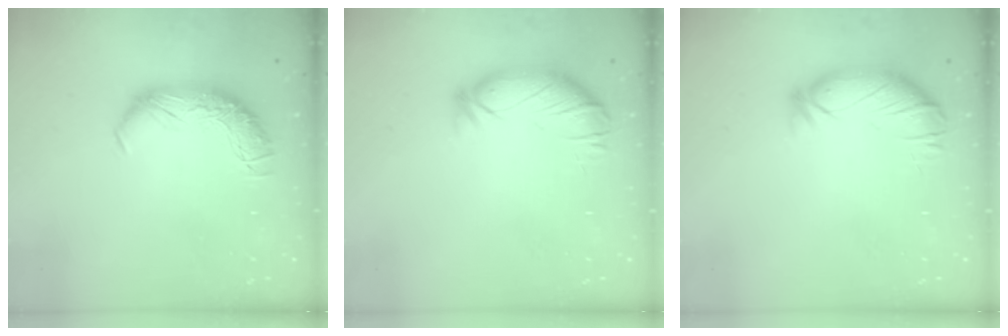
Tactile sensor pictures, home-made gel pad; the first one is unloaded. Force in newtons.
{"total": 3.1, "press": 3.0, "slide": 0.9}
{"total": 3.1, "press": 3.0, "slide": 0.9}